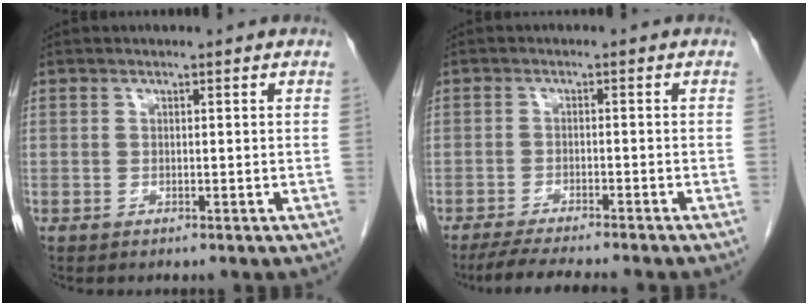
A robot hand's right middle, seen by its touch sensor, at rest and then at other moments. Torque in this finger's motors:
{"motor_torque": [0.51, -0.15, 0.07, 0.02]}